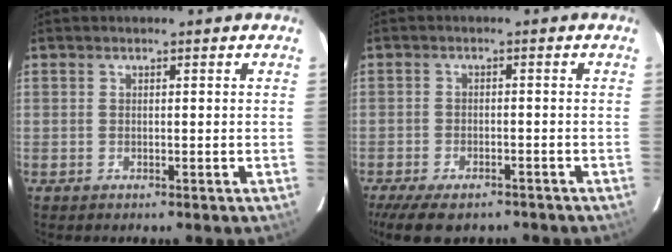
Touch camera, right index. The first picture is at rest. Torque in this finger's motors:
{"motor_torque": [1.14, -1.01, 0.48, 0.06]}